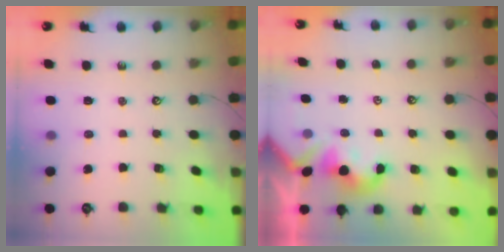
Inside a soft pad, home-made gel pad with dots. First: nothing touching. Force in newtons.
{"total": 1.6, "press": 1.5, "slide": 0.6}